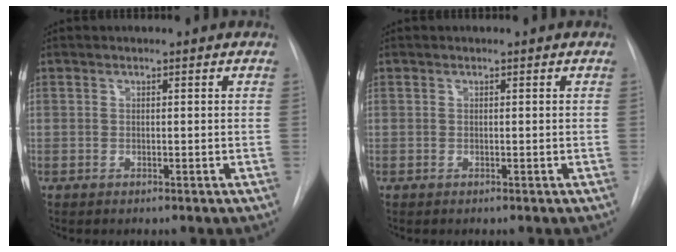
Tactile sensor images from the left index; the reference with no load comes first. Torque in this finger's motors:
{"motor_torque": [-0.02, 0.02, 0.00, 0.00]}